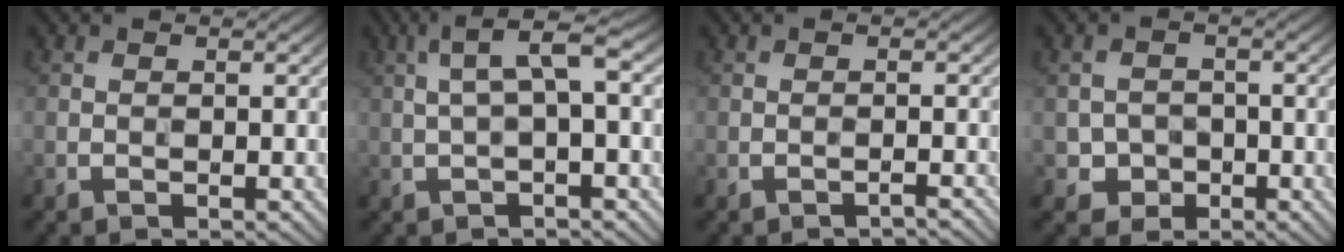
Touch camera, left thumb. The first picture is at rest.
{"total": 4.8, "force": [0.9, 0.9, 4.7], "torque": [-0.094, 0.025, 0.013]}
{"total": 0.9, "force": [-0.8, -0.2, 0.4], "torque": [-0.007, 0.008, -0.017]}
{"total": 2.7, "force": [-1.0, 2.4, 0.8], "torque": [-0.012, 0.002, -0.019]}